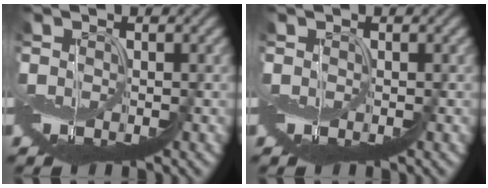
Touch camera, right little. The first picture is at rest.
{"total": 0.0}